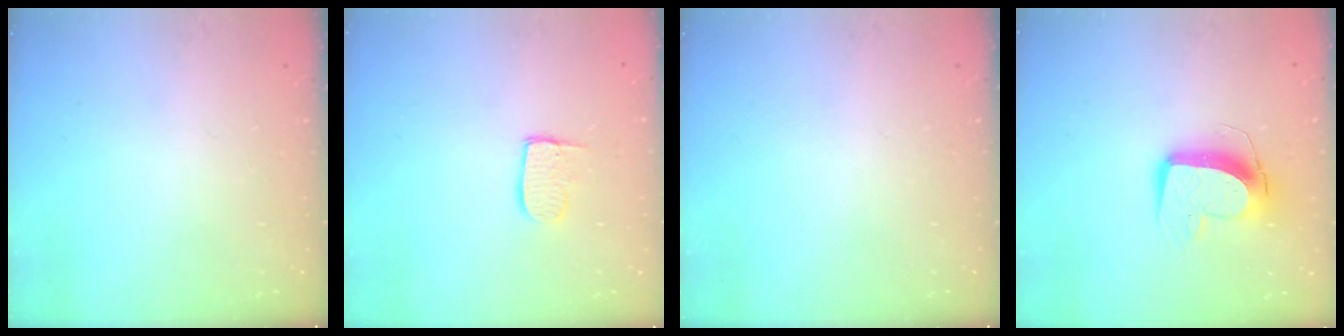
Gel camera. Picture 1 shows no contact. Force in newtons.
{"total": 7.0, "press": 7.0, "slide": 0.3}
{"total": 0.0}
{"total": 11.8, "press": 11.7, "slide": 1.1}